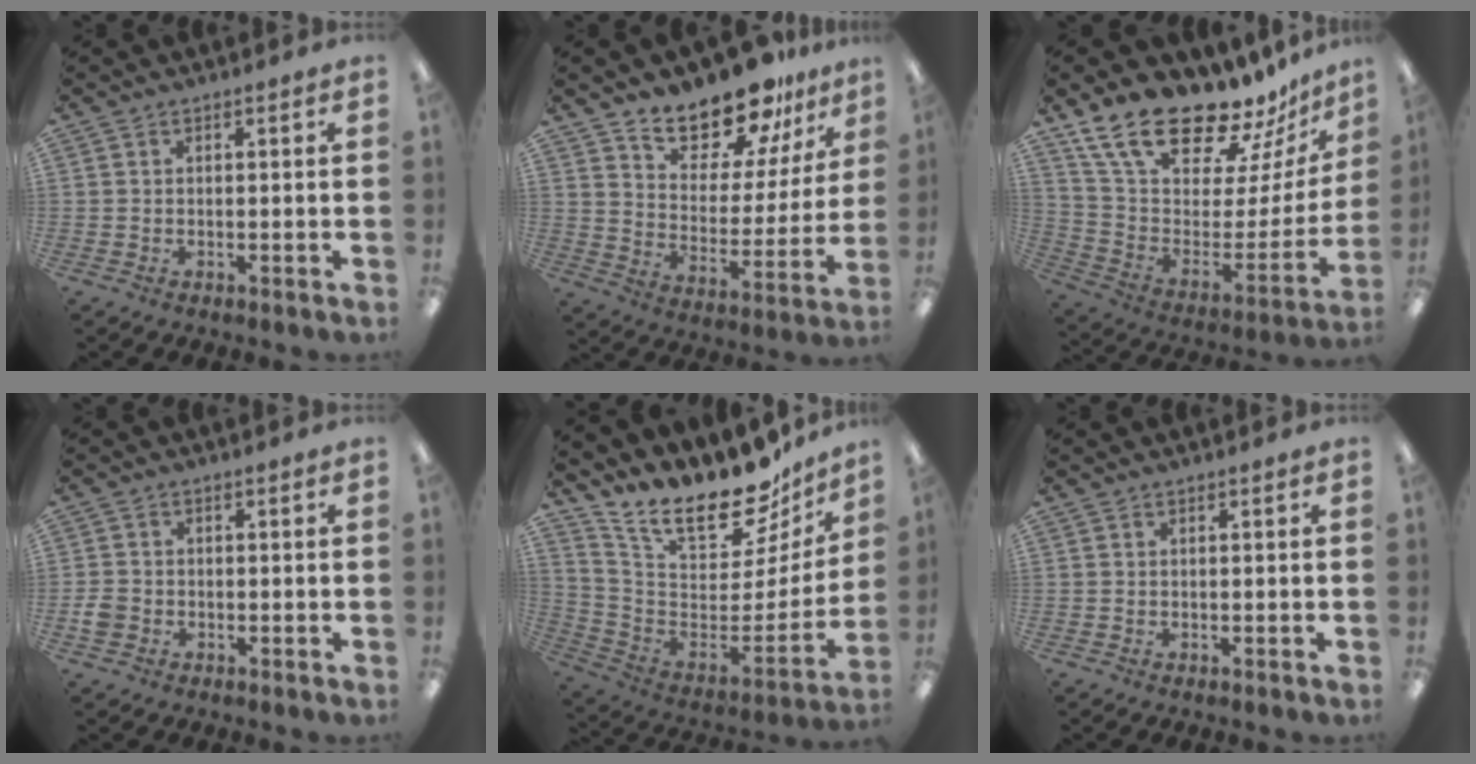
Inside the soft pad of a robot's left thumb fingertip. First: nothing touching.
{"total": 16.5, "force": [14.7, 5.6, 4.8], "torque": [-0.086, -0.119, 0.262]}
{"total": 23.4, "force": [19.0, 8.1, 11.0], "torque": [-0.193, -0.143, 0.342]}
{"total": 3.0, "force": [-0.9, 2.6, 1.2], "torque": [-0.018, 0.008, -0.016]}
{"total": 21.3, "force": [16.9, 7.8, 10.4], "torque": [-0.162, -0.136, 0.288]}
{"total": 0.0}